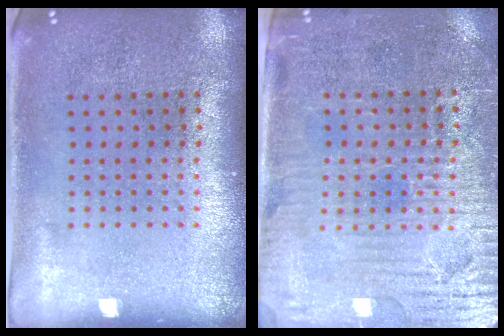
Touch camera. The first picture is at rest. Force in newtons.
{"total": 3.9, "press": 3.4, "slide": 1.7}